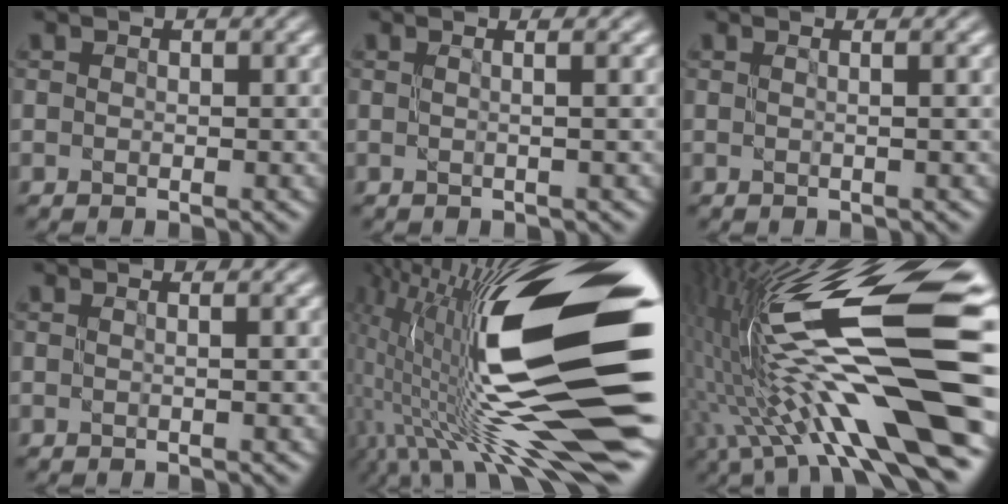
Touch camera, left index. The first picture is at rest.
{"total": 1.9, "force": [0.7, 0.4, 1.7], "torque": [-0.012, 0.005, -0.008]}
{"total": 1.1, "force": [0.4, 0.0, 1.0], "torque": [-0.008, 0.001, 0.000]}
{"total": 0.8, "force": [0.3, -0.1, 0.7], "torque": [-0.009, -0.001, 0.002]}
{"total": 20.8, "force": [1.1, 6.7, 19.6], "torque": [-0.344, -0.008, 0.002]}
{"total": 17.8, "force": [1.6, 4.6, 17.1], "torque": [-0.291, 0.011, 0.028]}